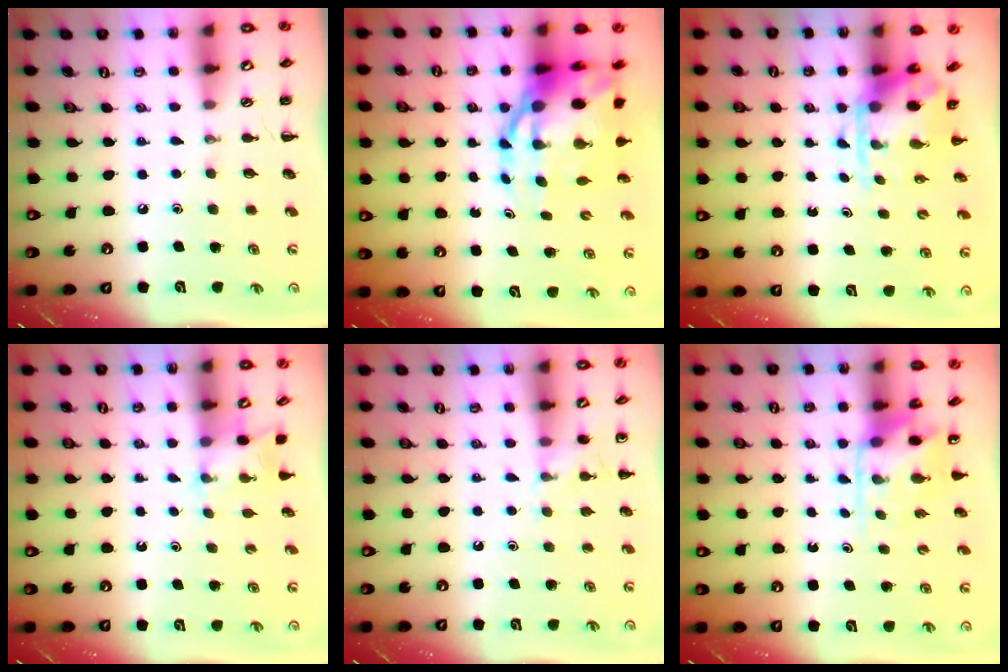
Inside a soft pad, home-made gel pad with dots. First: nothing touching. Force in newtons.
{"total": 14.1, "press": 13.6, "slide": 3.7}
{"total": 3.7, "press": 3.6, "slide": 0.9}
{"total": 2.6, "press": 2.5, "slide": 0.9}
{"total": 6.3, "press": 5.9, "slide": 2.1}
{"total": 4.3, "press": 4.2, "slide": 0.7}